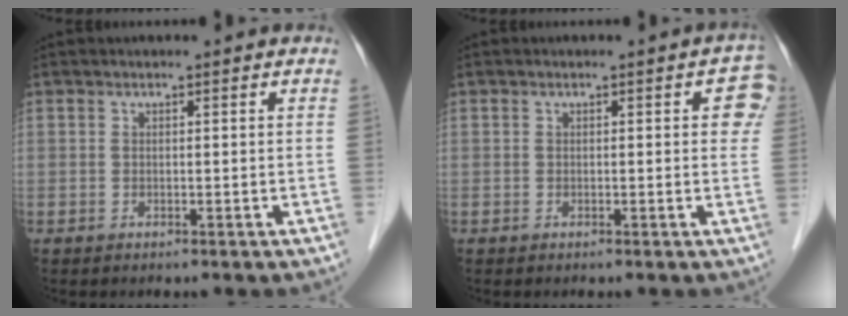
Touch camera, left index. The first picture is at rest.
{"total": 3.7, "force": [1.3, 1.7, 3.1], "torque": [-0.017, 0.005, 0.008]}